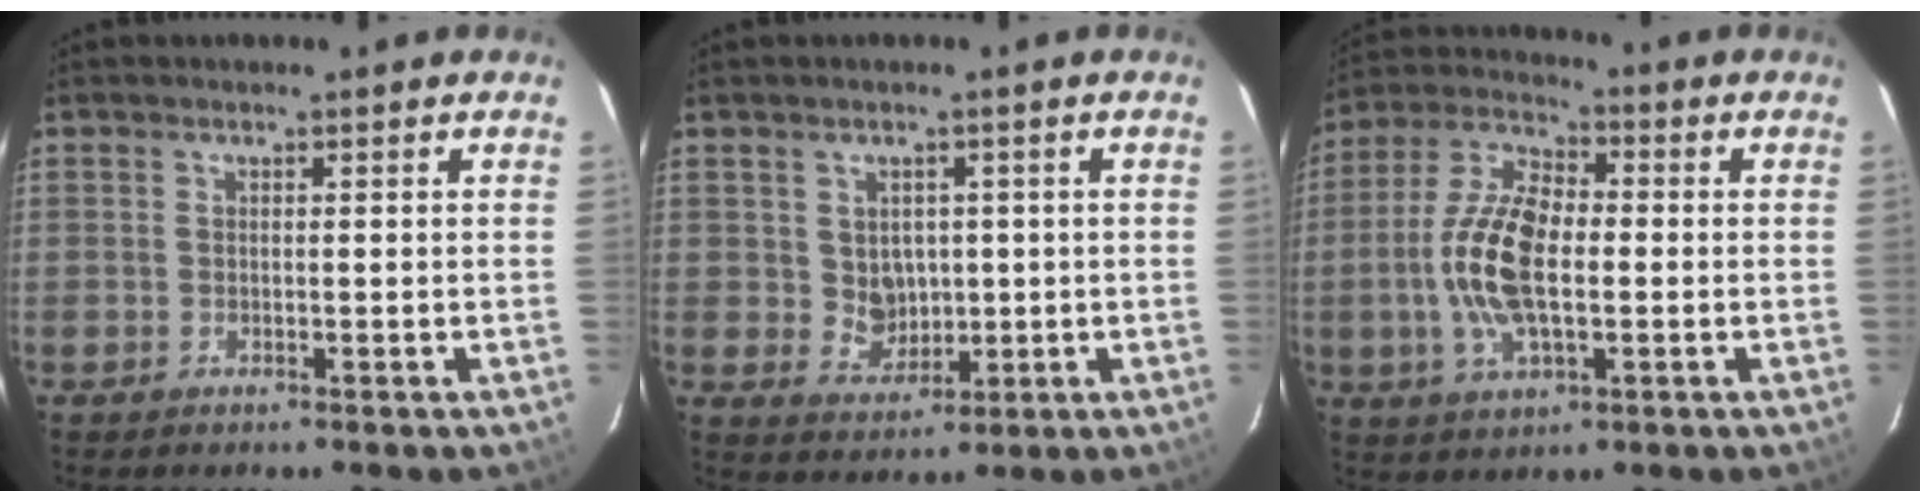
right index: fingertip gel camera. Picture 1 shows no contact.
{"total": 5.2, "force": [0.5, 4.7, 2.1], "torque": [-0.038, 0.006, 0.020]}
{"total": 14.2, "force": [-1.6, 6.5, 12.5], "torque": [-0.261, 0.008, -0.033]}